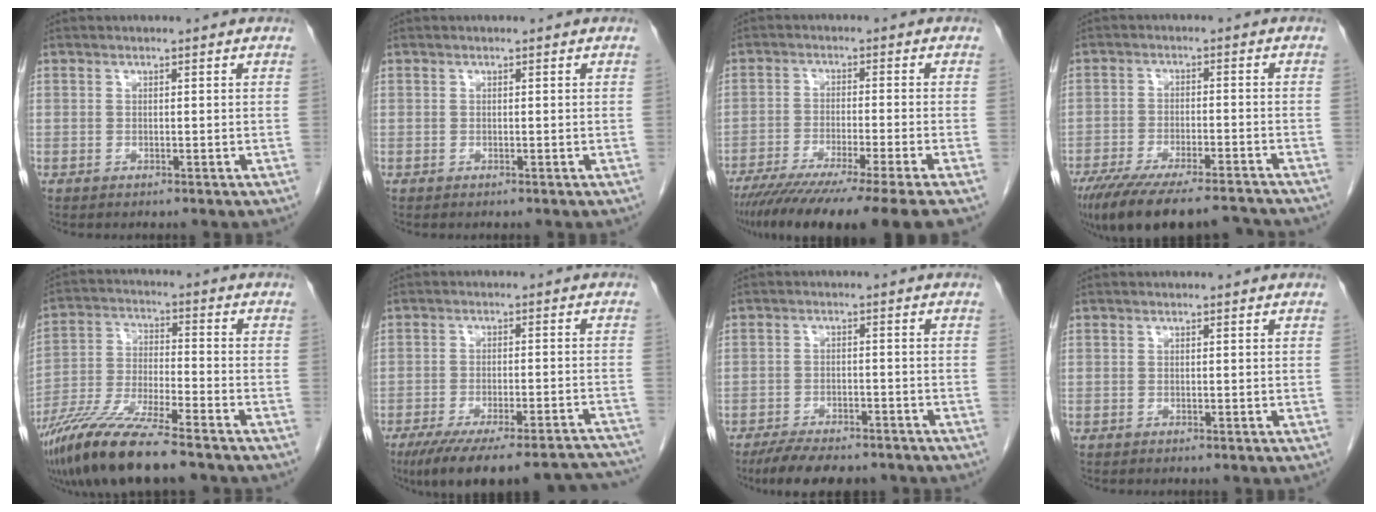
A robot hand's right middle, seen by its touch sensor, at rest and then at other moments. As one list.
[{"total": 0.0}, {"total": 16.5, "force": [-12.9, -1.3, 10.1], "torque": [-0.135, -0.052, -0.204]}, {"total": 18.1, "force": [-15.6, 3.4, 8.6], "torque": [-0.153, -0.025, -0.229]}, {"total": 14.0, "force": [-10.6, 1.2, 9.1], "torque": [-0.188, -0.035, -0.194]}, {"total": 22.3, "force": [-20.0, 3.0, 9.5], "torque": [-0.094, -0.008, -0.261]}, {"total": 9.9, "force": [-8.2, 3.2, 4.5], "torque": [-0.067, -0.007, -0.123]}, {"total": 0.0}]